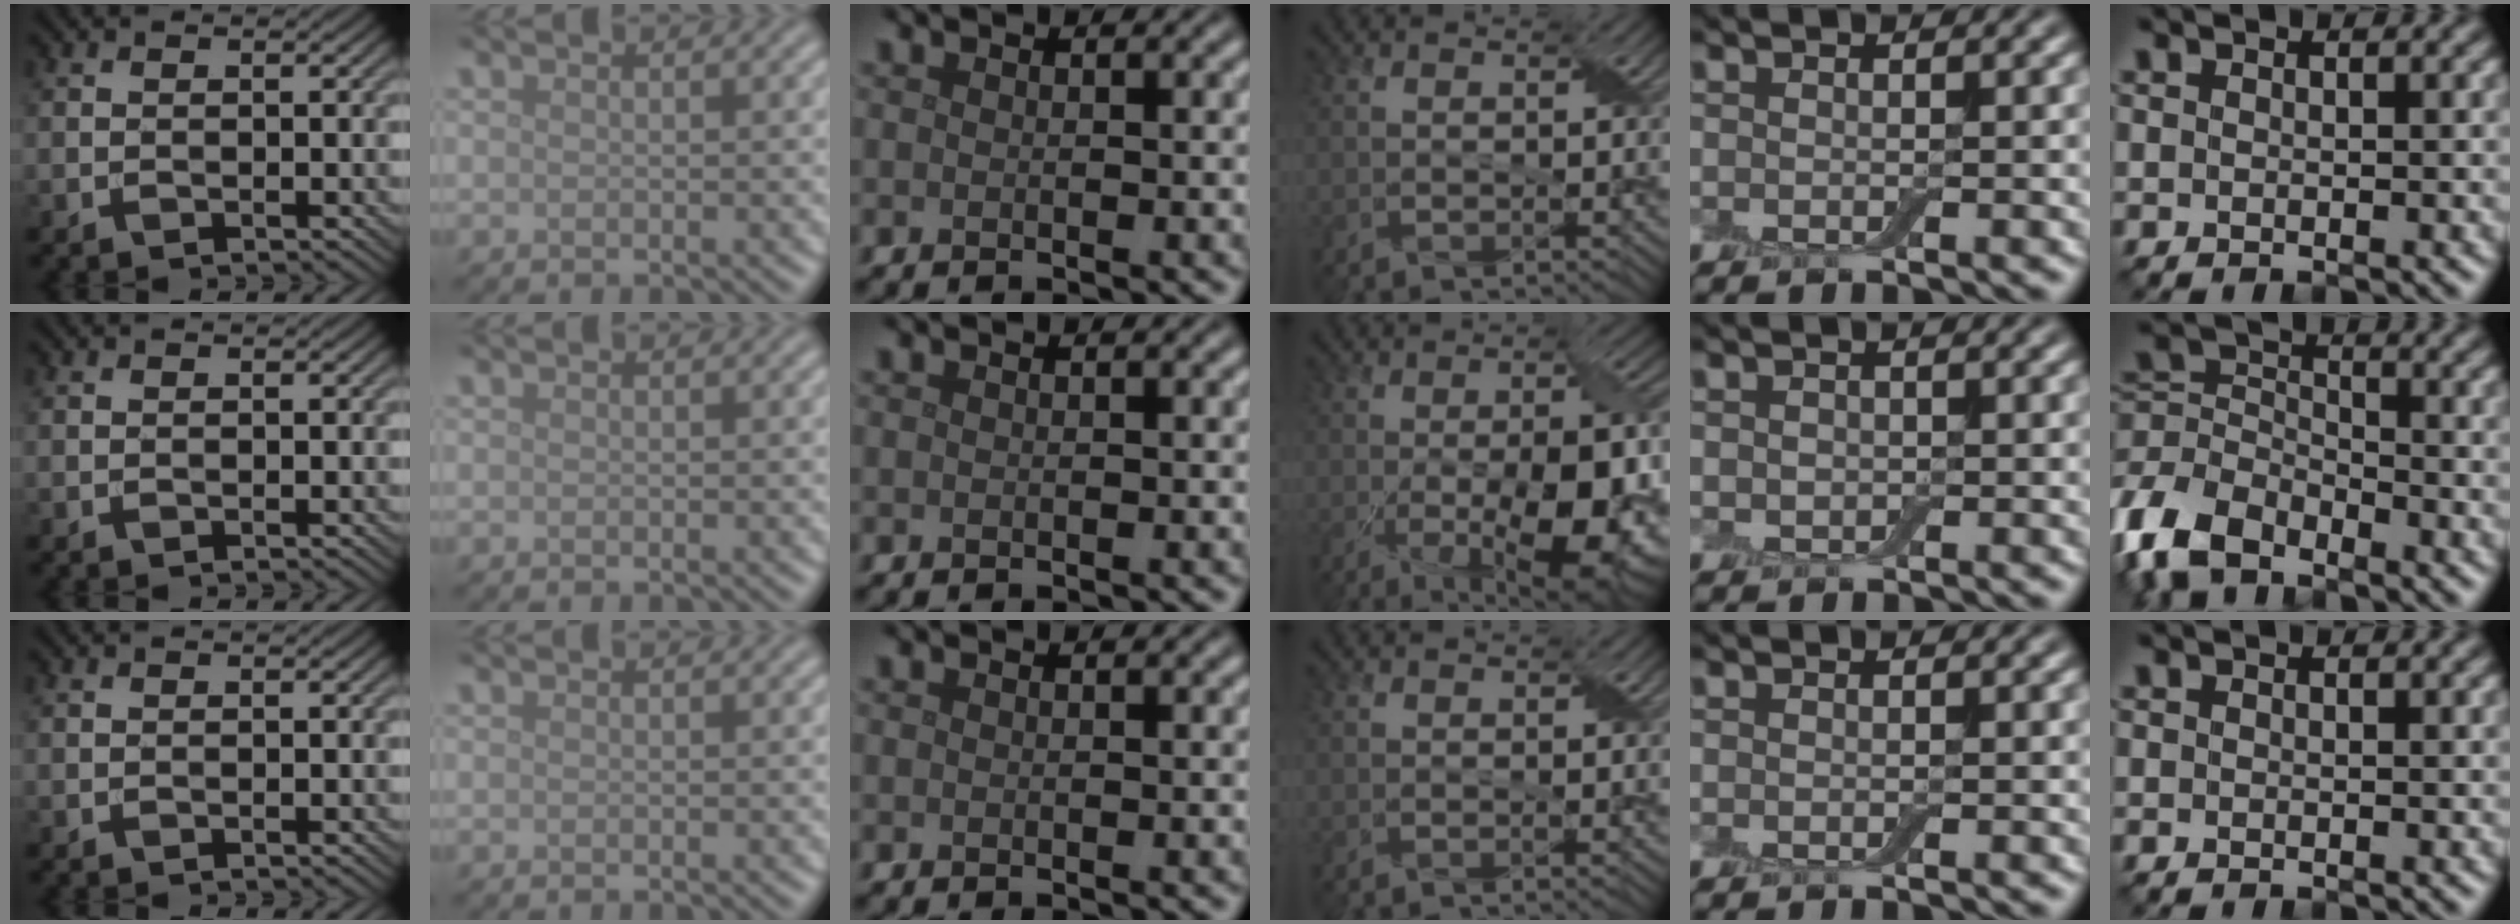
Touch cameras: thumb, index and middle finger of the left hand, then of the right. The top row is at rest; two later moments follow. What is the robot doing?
{"motion": "fold", "object": "cloth"}